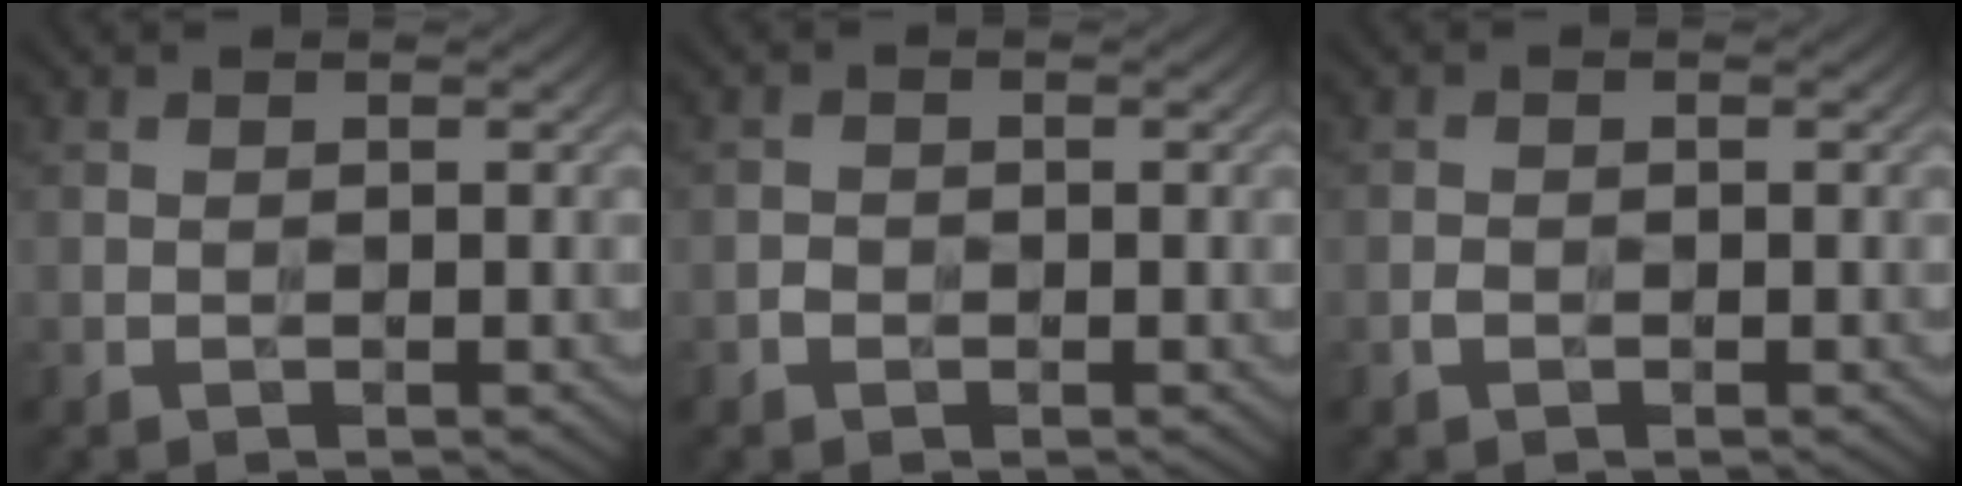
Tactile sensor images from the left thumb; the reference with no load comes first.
{"total": 1.0, "force": [-0.6, 0.8, 0.3], "torque": [-0.005, -0.001, -0.013]}
{"total": 0.8, "force": [-0.5, 0.5, 0.4], "torque": [-0.008, -0.001, -0.011]}